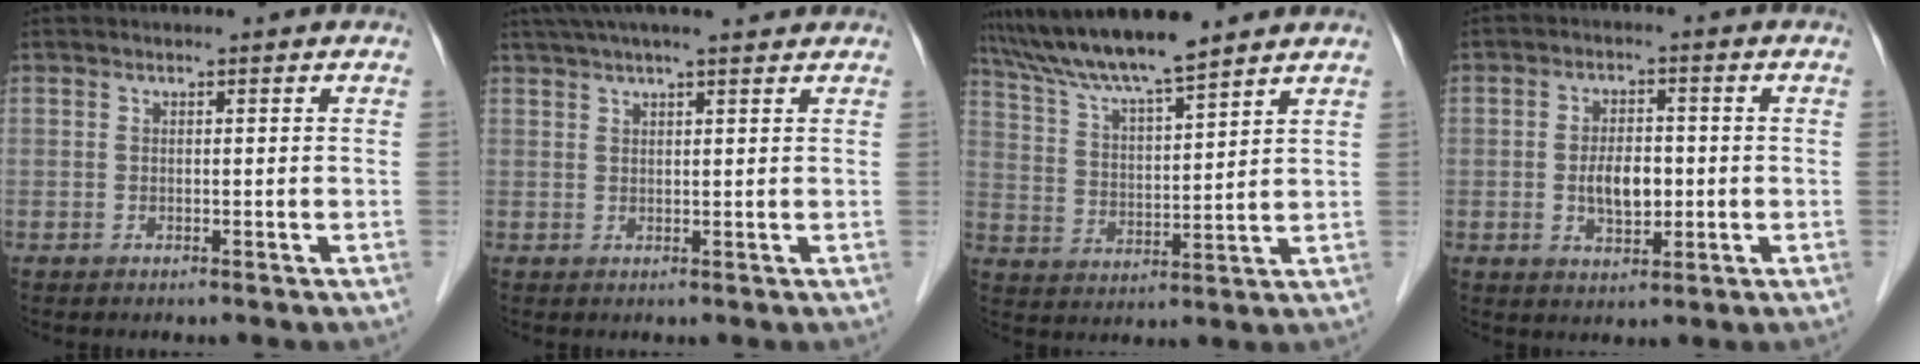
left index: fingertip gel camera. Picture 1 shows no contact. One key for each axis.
{"total": 9.8, "fx": 8.4, "fy": 1.0, "fz": 5.0, "tx": -0.079, "ty": 0.034, "tz": 0.116}
{"total": 11.6, "fx": 10.1, "fy": 0.2, "fz": 5.7, "tx": -0.105, "ty": 0.018, "tz": 0.186}
{"total": 5.4, "fx": -0.8, "fy": 2.7, "fz": 4.5, "tx": -0.085, "ty": 0.000, "tz": -0.010}